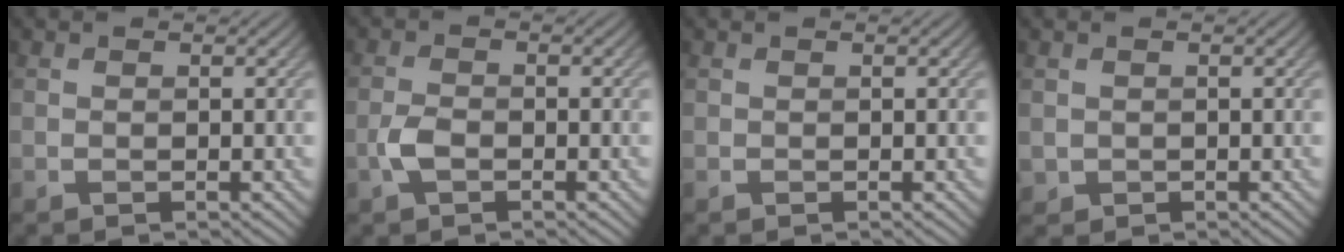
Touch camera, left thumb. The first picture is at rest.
{"total": 2.5, "force": [-1.2, 1.3, 1.8], "torque": [-0.041, 0.000, -0.028]}
{"total": 0.0}
{"total": 1.0, "force": [0.2, 1.0, 0.1], "torque": [-0.006, -0.007, 0.005]}